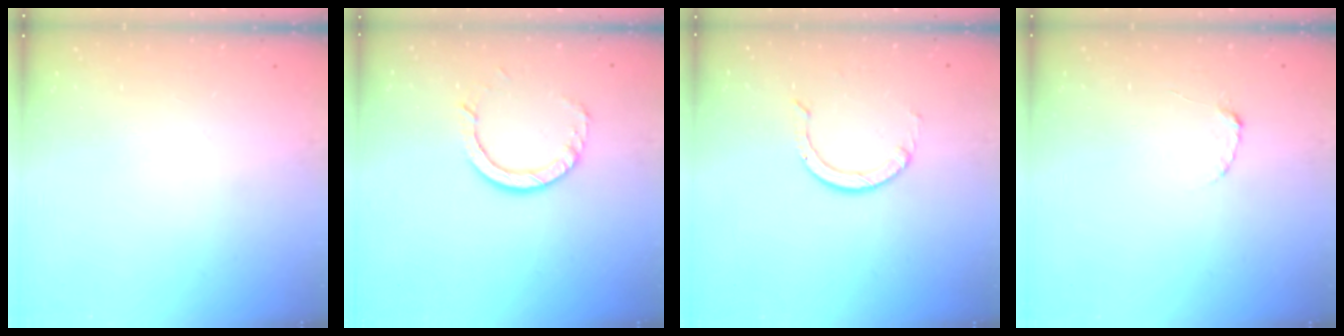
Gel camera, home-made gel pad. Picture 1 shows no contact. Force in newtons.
{"total": 8.6, "press": 8.5, "slide": 1.3}
{"total": 2.8, "press": 2.8, "slide": 0.2}
{"total": 2.2, "press": 2.2, "slide": 0.3}